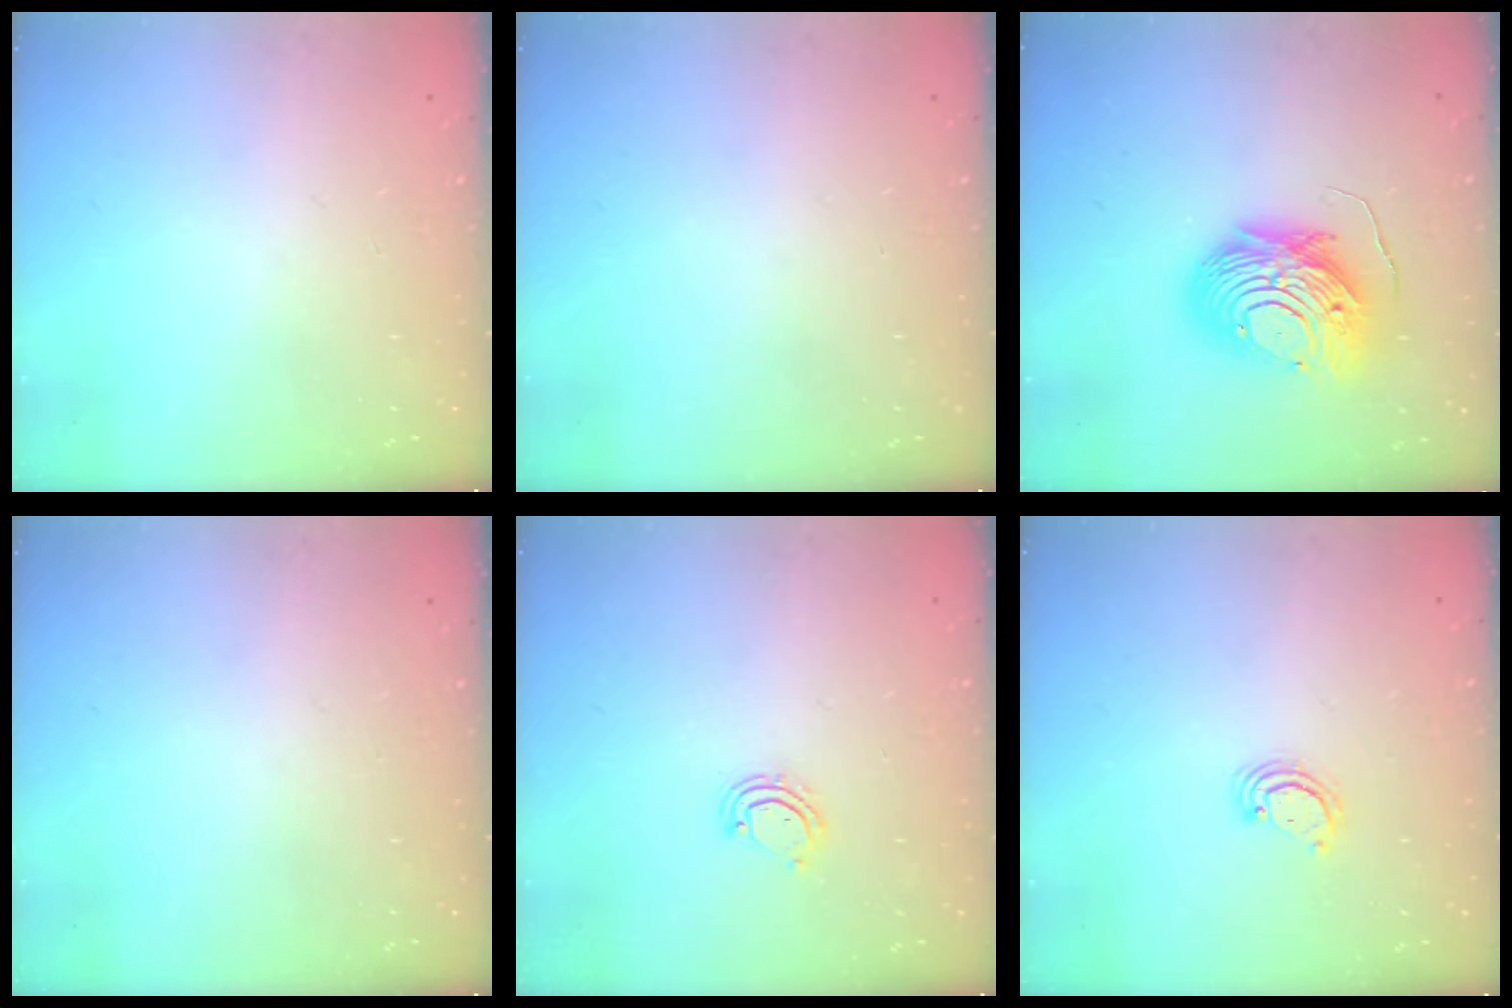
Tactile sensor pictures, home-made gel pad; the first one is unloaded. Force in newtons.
{"total": 0.0}
{"total": 12.9, "press": 12.8, "slide": 1.1}
{"total": 0.0}
{"total": 5.0, "press": 5.0, "slide": 0.3}
{"total": 2.9, "press": 2.8, "slide": 0.3}